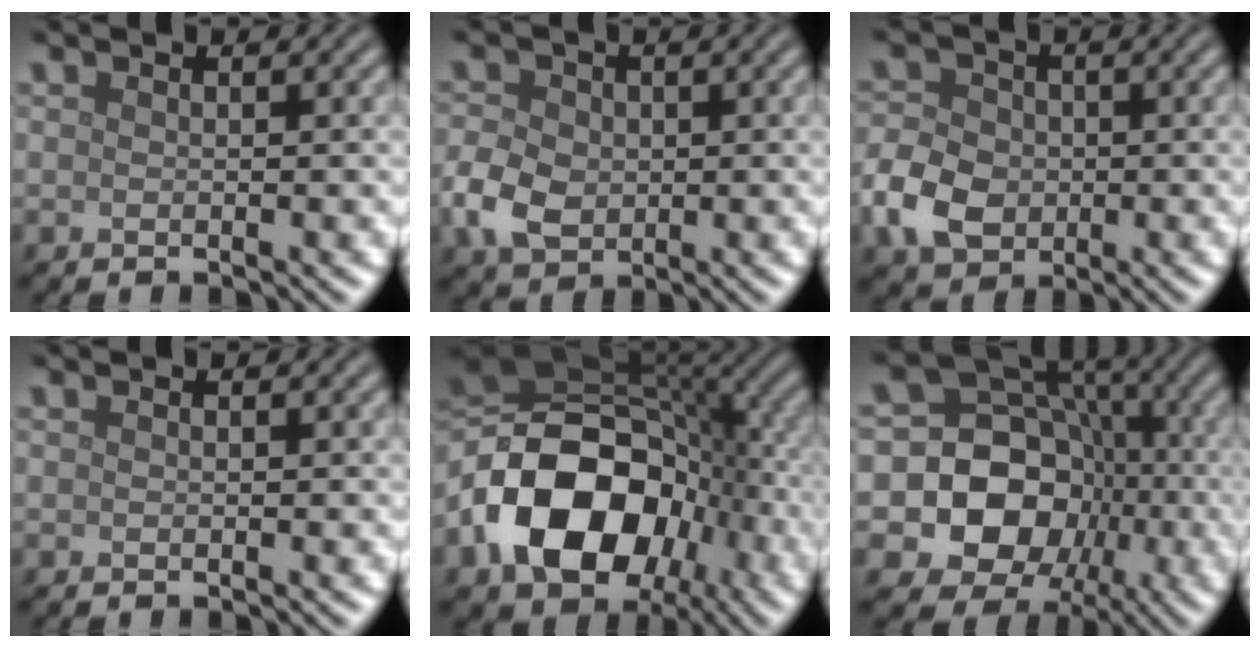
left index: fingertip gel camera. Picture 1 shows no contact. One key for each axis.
{"total": 4.6, "fx": -0.8, "fy": 3.6, "fz": 2.7, "tx": -0.059, "ty": 0.001, "tz": -0.023}
{"total": 5.6, "fx": -1.7, "fy": 4.4, "fz": 3.0, "tx": -0.067, "ty": 0.002, "tz": -0.046}
{"total": 0.0}
{"total": 15.2, "fx": -4.9, "fy": 10.6, "fz": 9.7, "tx": -0.177, "ty": -0.007, "tz": -0.097}
{"total": 14.8, "fx": -2.7, "fy": 13.1, "fz": 6.2, "tx": -0.114, "ty": 0.004, "tz": -0.068}